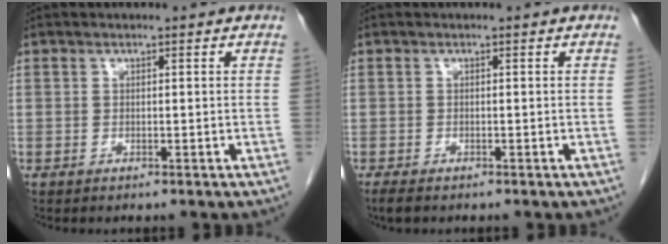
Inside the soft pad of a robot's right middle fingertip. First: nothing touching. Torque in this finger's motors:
{"motor_torque": [0.52, -0.01, 0.08, 0.01]}